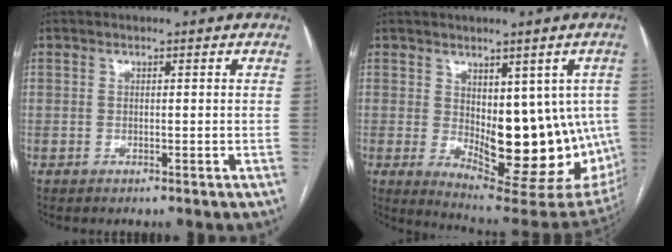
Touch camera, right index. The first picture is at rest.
{"total": 17.8, "force": [-1.4, 7.9, 15.9], "torque": [-0.168, -0.009, 0.008]}